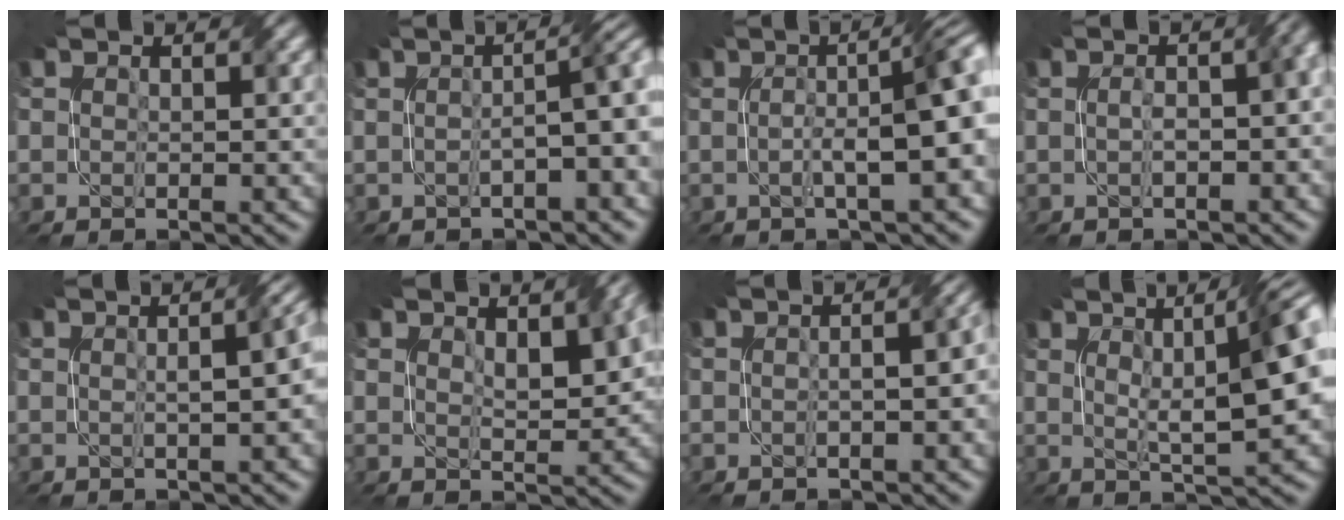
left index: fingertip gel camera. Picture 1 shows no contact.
{"total": 5.2, "force": [-0.4, 1.3, 5.0], "torque": [-0.061, 0.015, -0.009]}
{"total": 7.4, "force": [0.2, 1.3, 7.3], "torque": [-0.099, 0.016, 0.000]}
{"total": 5.7, "force": [-0.4, 2.6, 5.1], "torque": [-0.047, 0.010, -0.011]}
{"total": 6.5, "force": [0.4, 2.9, 5.9], "torque": [-0.032, 0.022, 0.000]}
{"total": 4.3, "force": [2.0, 1.6, 3.4], "torque": [-0.056, 0.003, 0.036]}
{"total": 4.9, "force": [-0.7, 2.1, 4.4], "torque": [-0.035, 0.006, -0.013]}
{"total": 10.8, "force": [2.3, 2.9, 10.2], "torque": [-0.112, 0.023, 0.025]}